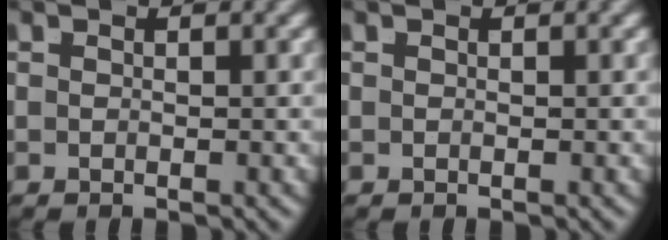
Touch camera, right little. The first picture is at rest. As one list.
[{"total": 0.0}]